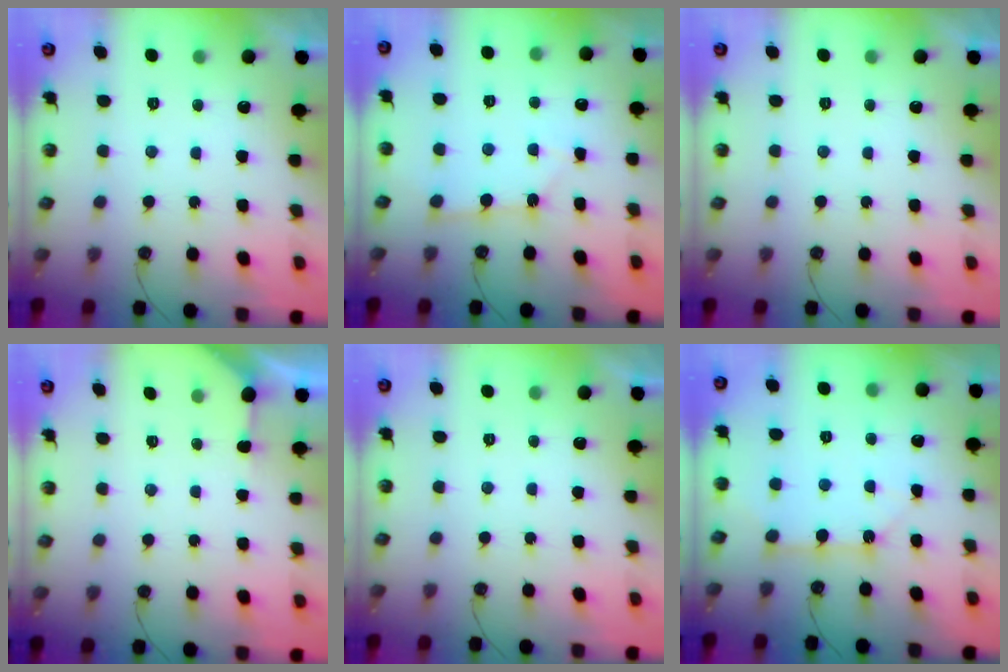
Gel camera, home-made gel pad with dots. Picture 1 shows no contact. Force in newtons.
{"total": 2.7, "press": 2.7, "slide": 0.3}
{"total": 0.0}
{"total": 2.7, "press": 2.7, "slide": 0.3}
{"total": 0.0}
{"total": 7.3, "press": 7.3, "slide": 0.6}